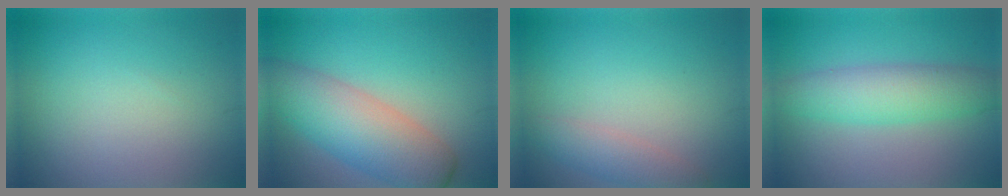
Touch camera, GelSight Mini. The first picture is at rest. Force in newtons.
{"total": 7.6, "press": 7.6, "slide": 0.3}
{"total": 2.4, "press": 2.4, "slide": 0.2}
{"total": 4.9, "press": 4.9, "slide": 0.1}